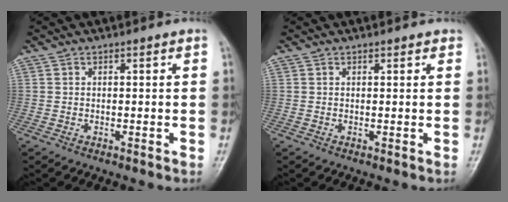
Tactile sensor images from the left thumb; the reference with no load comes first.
{"total": 1.0, "force": [0.8, 0.5, 0.4], "torque": [0.001, -0.003, 0.006]}